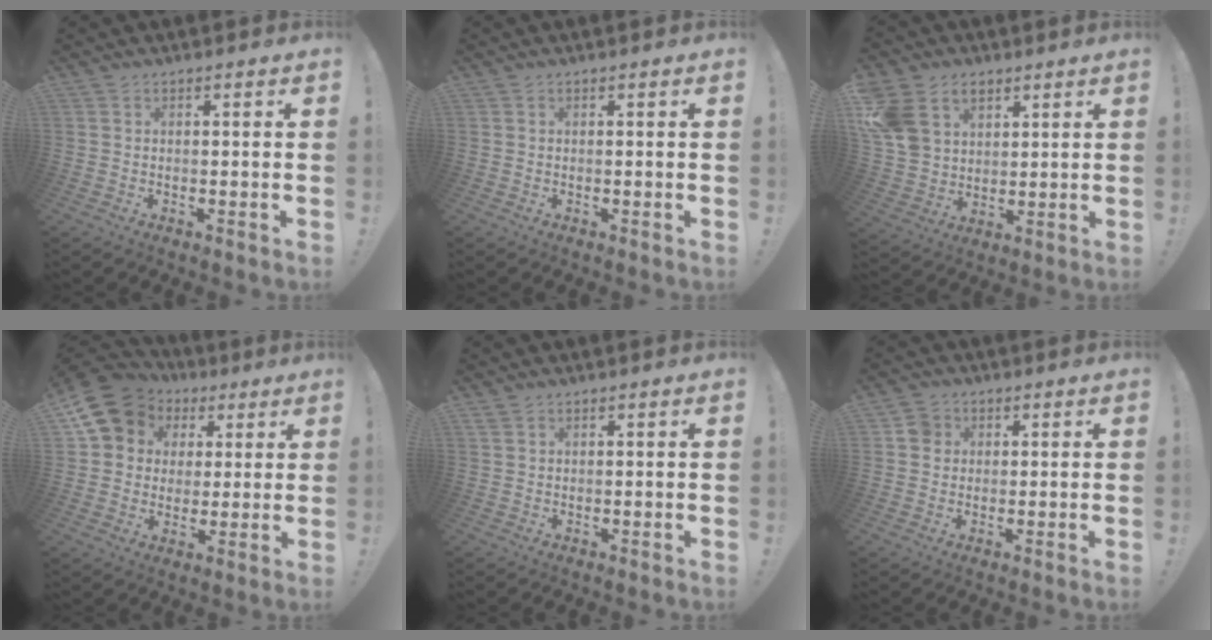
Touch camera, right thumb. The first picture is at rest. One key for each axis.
{"total": 0.0}
{"total": 13.8, "fx": 6.6, "fy": 10.4, "fz": 6.2, "tx": -0.112, "ty": -0.030, "tz": 0.132}
{"total": 13.5, "fx": 6.0, "fy": 10.9, "fz": 5.4, "tx": -0.081, "ty": -0.030, "tz": 0.123}
{"total": 1.3, "fx": 0.9, "fy": 0.7, "fz": 0.6, "tx": -0.011, "ty": 0.002, "tz": 0.018}
{"total": 4.8, "fx": 1.2, "fy": 4.4, "fz": 1.5, "tx": -0.016, "ty": 0.007, "tz": 0.023}